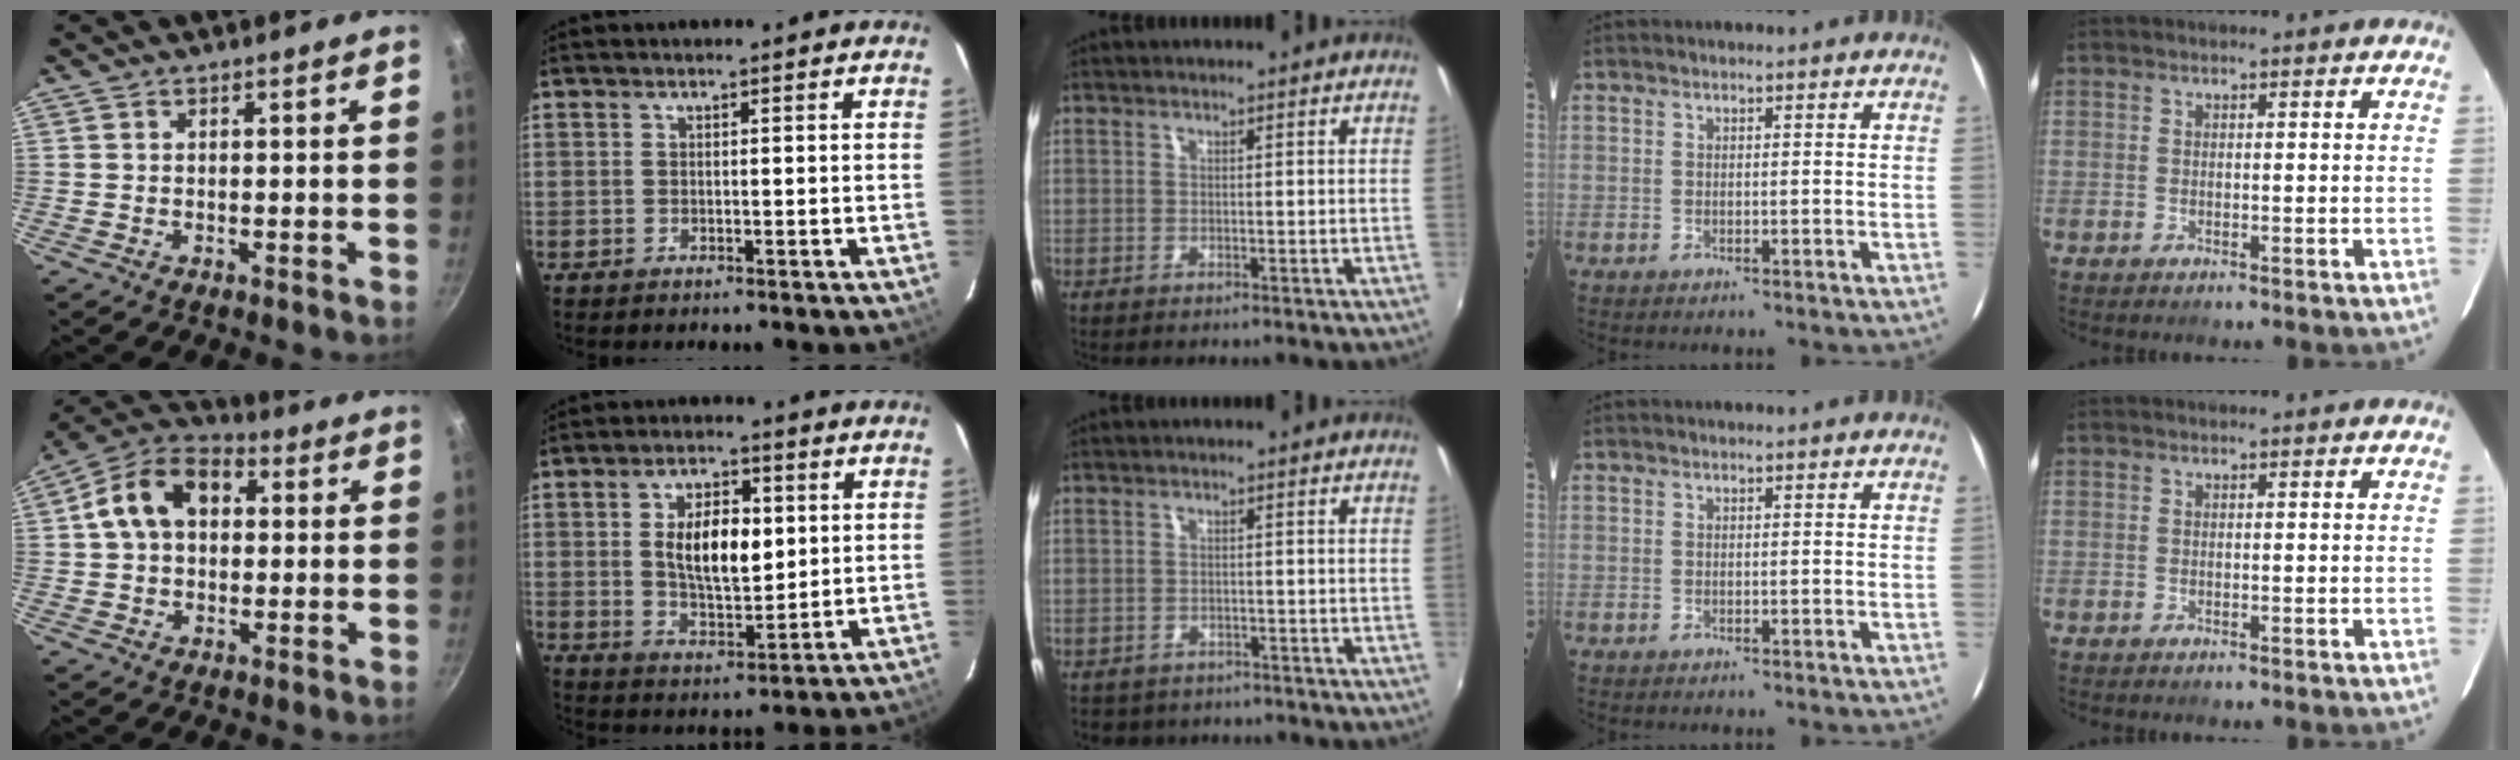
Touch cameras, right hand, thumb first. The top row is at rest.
{"thumb": {"total": 13.1, "force": [2.3, 9.4, 8.8], "torque": [-0.124, 0.031, 0.019]}, "index": {"total": 10.6, "force": [1.8, 5.3, 9.0], "torque": [-0.160, 0.009, 0.039]}, "middle": {"total": 4.0, "force": [-2.9, 2.6, 0.9], "torque": [-0.028, -0.014, -0.040]}}